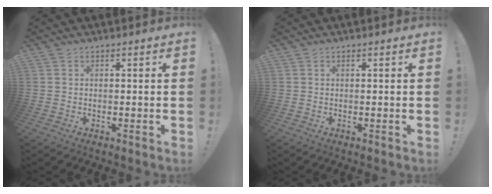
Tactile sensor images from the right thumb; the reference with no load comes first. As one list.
[{"total": 0.0}]